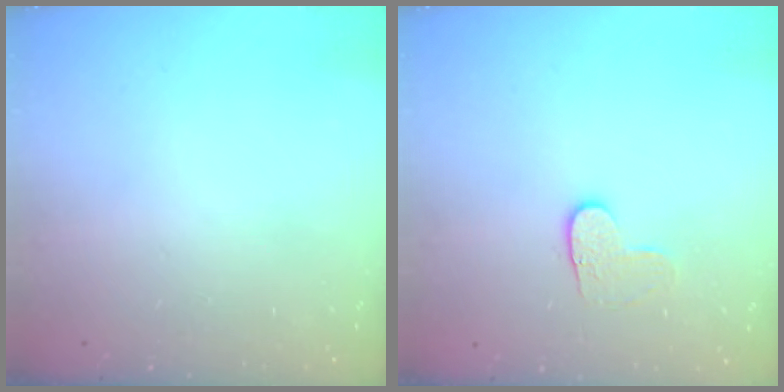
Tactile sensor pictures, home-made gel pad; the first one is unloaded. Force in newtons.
{"total": 4.0, "press": 4.0, "slide": 0.4}